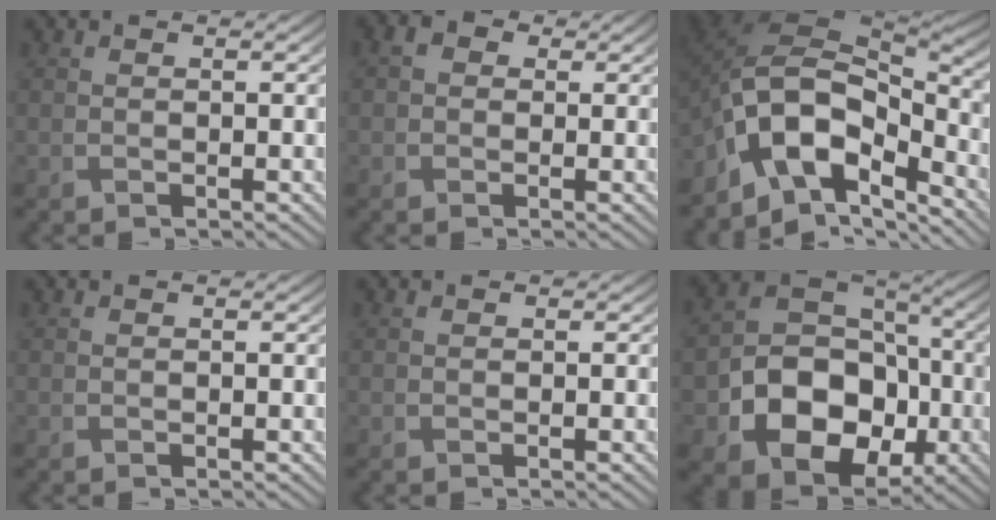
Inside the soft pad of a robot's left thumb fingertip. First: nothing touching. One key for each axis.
{"total": 2.1, "fx": 0.2, "fy": 1.9, "fz": 0.9, "tx": -0.022, "ty": 0.006, "tz": -0.004}
{"total": 13.5, "fx": -6.0, "fy": 7.5, "fz": 9.4, "tx": -0.180, "ty": -0.014, "tz": -0.118}
{"total": 0.0}
{"total": 0.0}
{"total": 13.5, "fx": -4.2, "fy": 10.1, "fz": 8.0, "tx": -0.157, "ty": -0.031, "tz": -0.078}